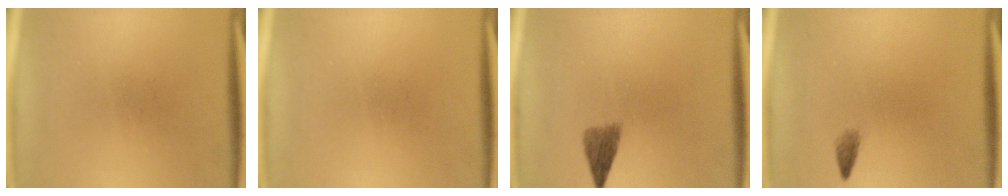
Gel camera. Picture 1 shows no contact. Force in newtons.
{"total": 0.0}
{"total": 2.9}
{"total": 1.0}